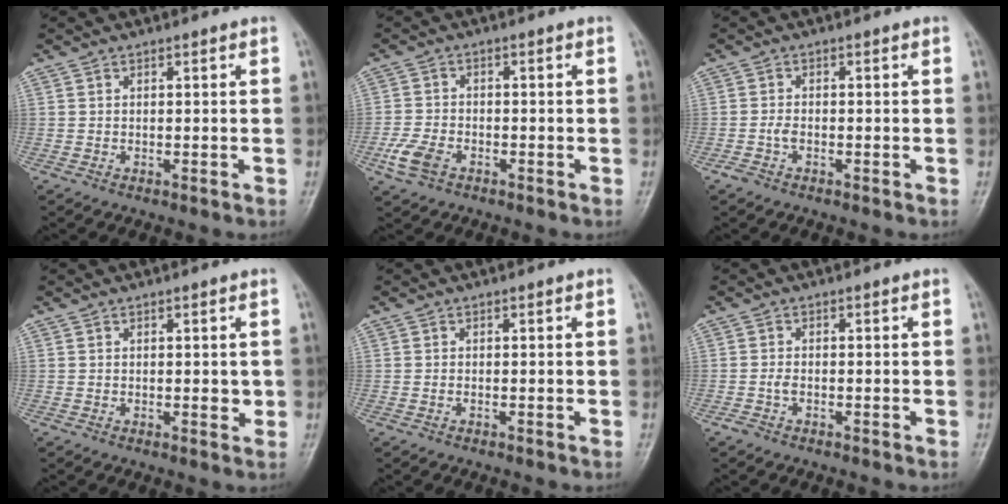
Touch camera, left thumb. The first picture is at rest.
{"total": 5.2, "force": [-2.8, 3.1, 3.1], "torque": [-0.076, 0.008, -0.057]}
{"total": 2.1, "force": [-1.2, 1.1, 1.4], "torque": [-0.040, 0.006, -0.026]}
{"total": 2.1, "force": [-0.1, 1.1, 1.8], "torque": [-0.012, -0.002, -0.003]}
{"total": 0.0}
{"total": 1.6, "force": [-0.9, 0.8, 1.1], "torque": [-0.031, 0.004, -0.021]}